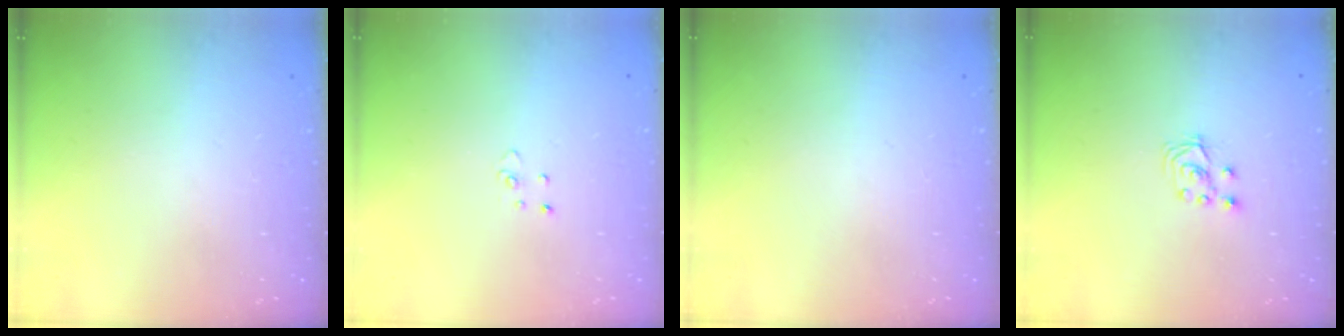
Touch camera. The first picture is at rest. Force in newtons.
{"total": 2.9, "press": 2.9, "slide": 0.2}
{"total": 0.0}
{"total": 2.8, "press": 2.7, "slide": 0.7}